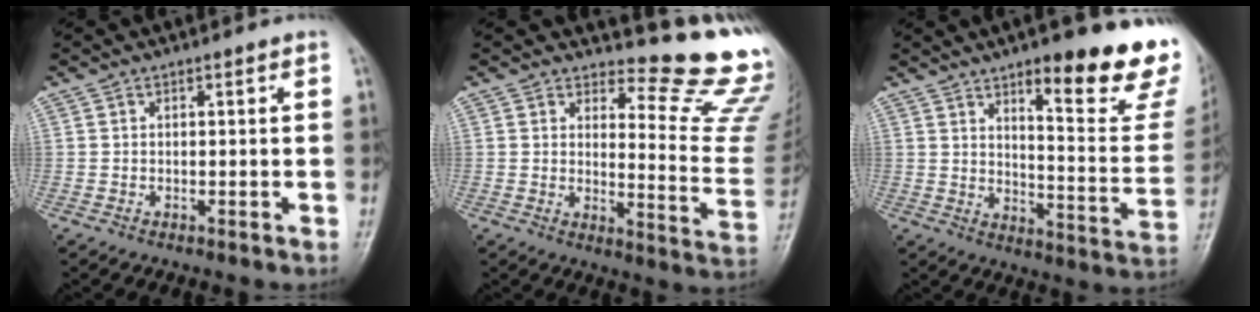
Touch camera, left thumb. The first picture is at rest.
{"total": 14.3, "force": [13.6, 1.9, 3.7], "torque": [-0.014, -0.178, 0.147]}
{"total": 20.6, "force": [13.3, 4.7, 15.0], "torque": [-0.160, -0.086, 0.182]}